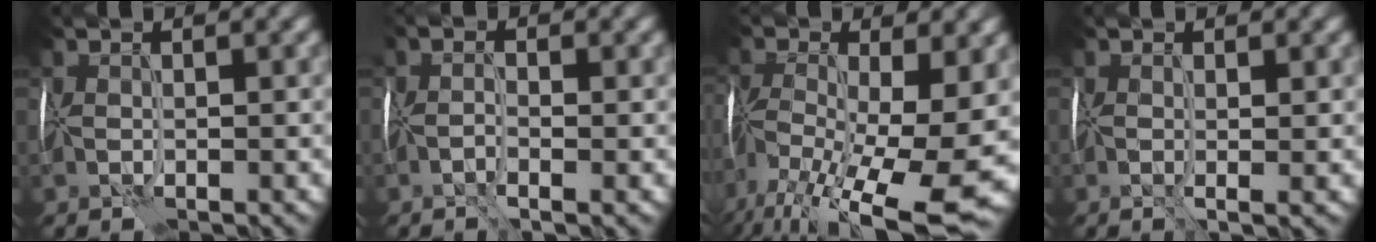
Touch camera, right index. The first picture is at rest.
{"total": 0.7, "force": [-0.6, 0.0, 0.4], "torque": [-0.024, 0.001, -0.022]}
{"total": 15.8, "force": [-6.1, 7.4, 12.6], "torque": [-0.244, -0.014, -0.089]}
{"total": 1.3, "force": [0.0, 0.3, 1.2], "torque": [-0.029, -0.003, -0.002]}